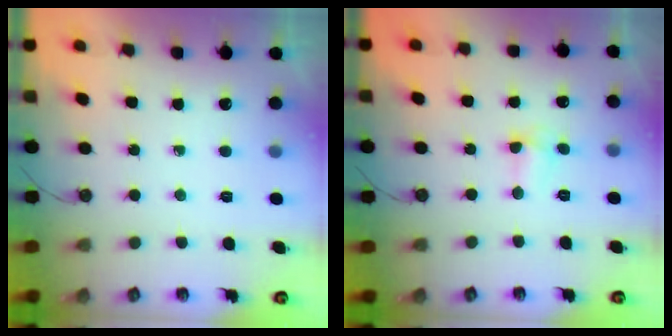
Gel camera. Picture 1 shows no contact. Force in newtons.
{"total": 3.4, "press": 3.3, "slide": 0.8}